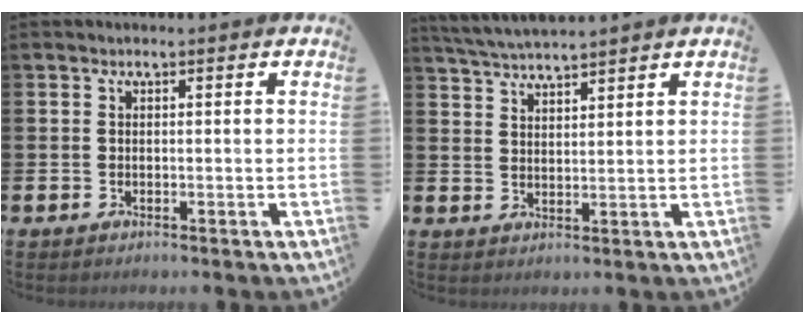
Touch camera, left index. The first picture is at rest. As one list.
[{"total": 4.0, "force": [4.0, -0.1, 0.5], "torque": [-0.024, -0.019, 0.072]}]